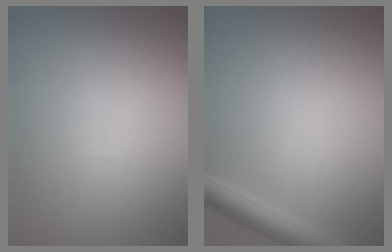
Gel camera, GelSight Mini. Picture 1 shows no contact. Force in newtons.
{"total": 2.5, "press": 2.5, "slide": 0.1}